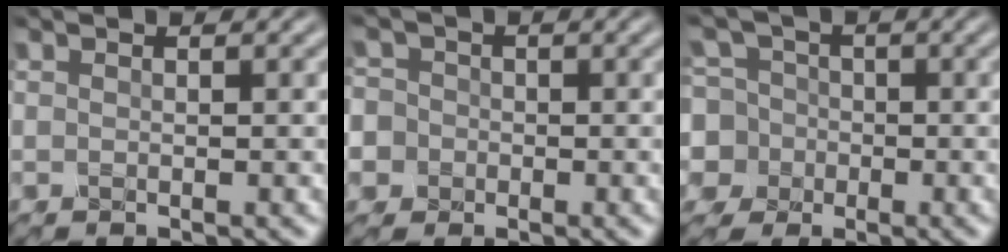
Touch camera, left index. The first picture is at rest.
{"total": 7.4, "force": [-2.1, 6.8, 1.9], "torque": [-0.053, 0.005, -0.079]}
{"total": 9.2, "force": [-1.4, 8.8, 2.4], "torque": [-0.075, 0.014, -0.063]}